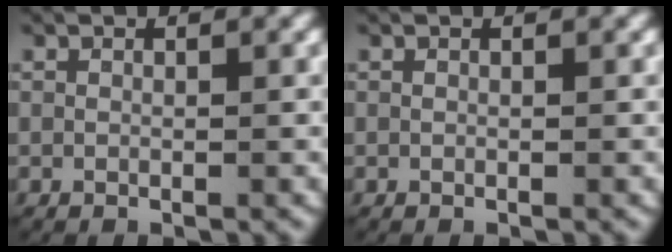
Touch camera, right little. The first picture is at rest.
{"total": 0.0}